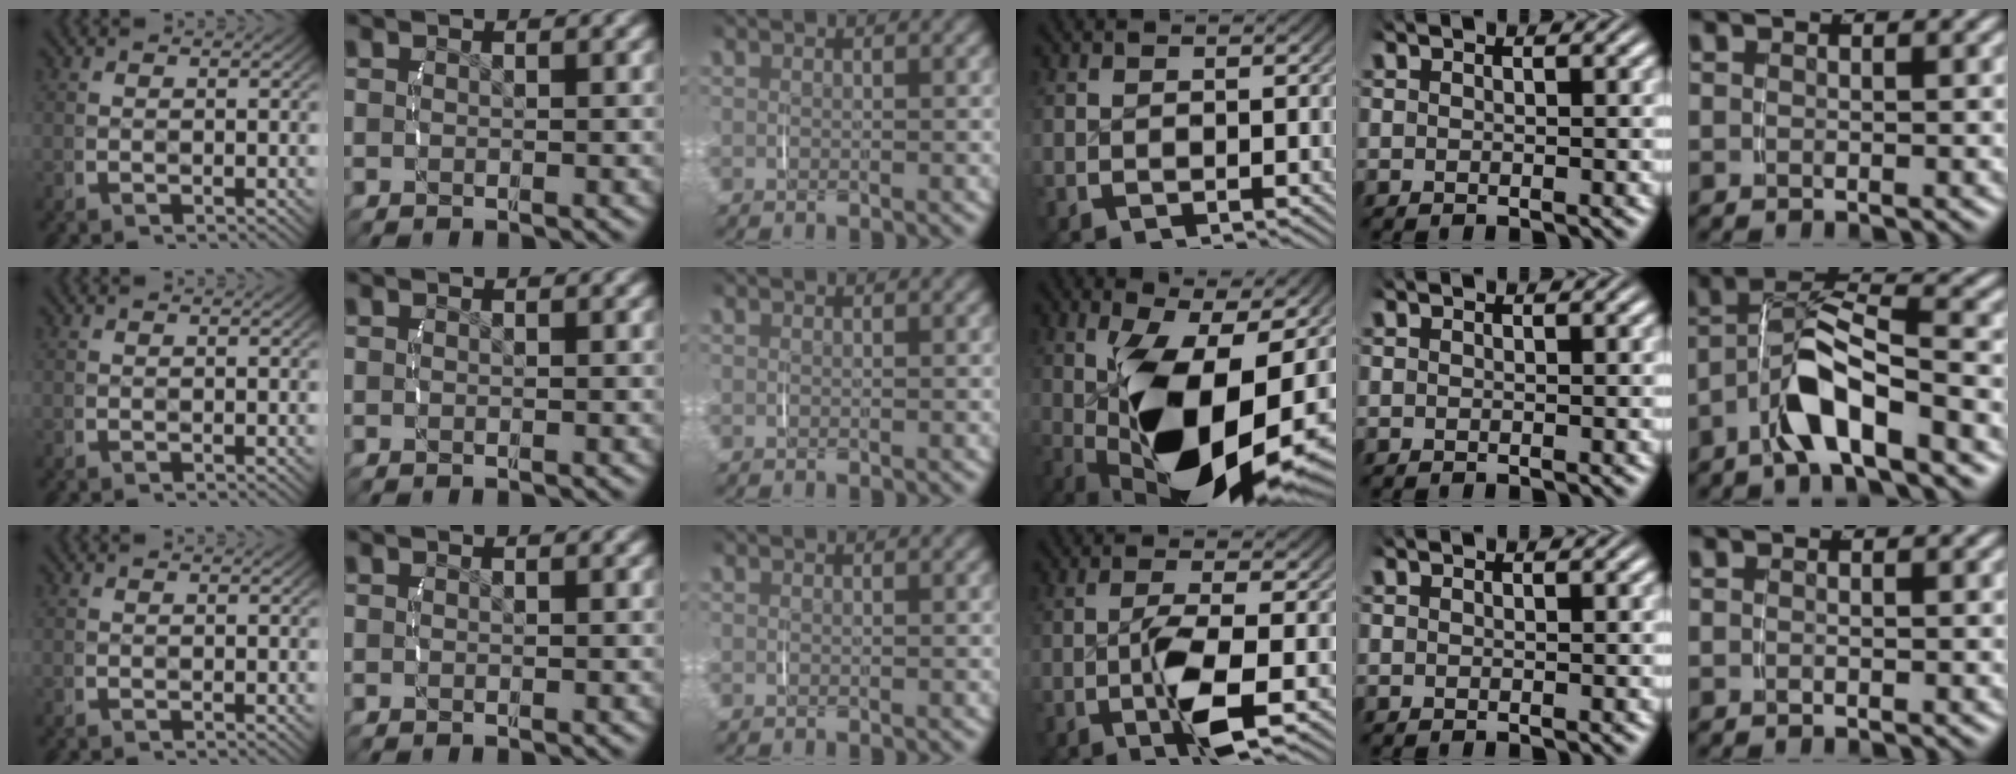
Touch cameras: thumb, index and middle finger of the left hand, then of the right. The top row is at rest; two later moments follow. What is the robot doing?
{"motion": "lift_and_place", "object": "jar lid"}